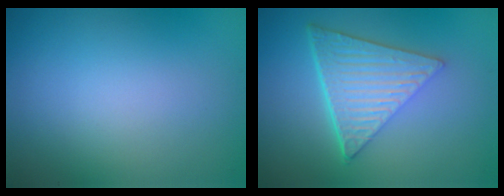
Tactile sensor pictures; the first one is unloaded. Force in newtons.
{"total": 6.8, "press": 4.5, "slide": 5.0}